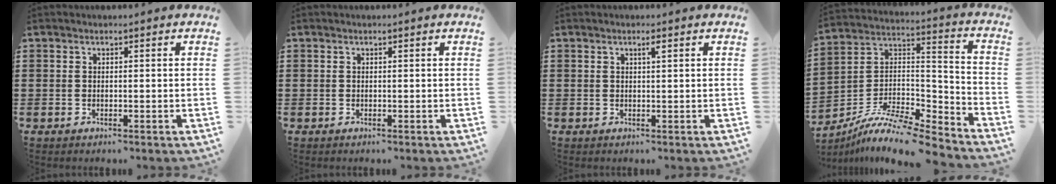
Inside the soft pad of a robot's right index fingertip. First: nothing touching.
{"total": 0.0}
{"total": 1.1, "force": [0.6, 0.1, 1.0], "torque": [-0.019, 0.000, 0.010]}
{"total": 10.2, "force": [-8.5, 1.9, 5.2], "torque": [-0.103, 0.010, -0.174]}